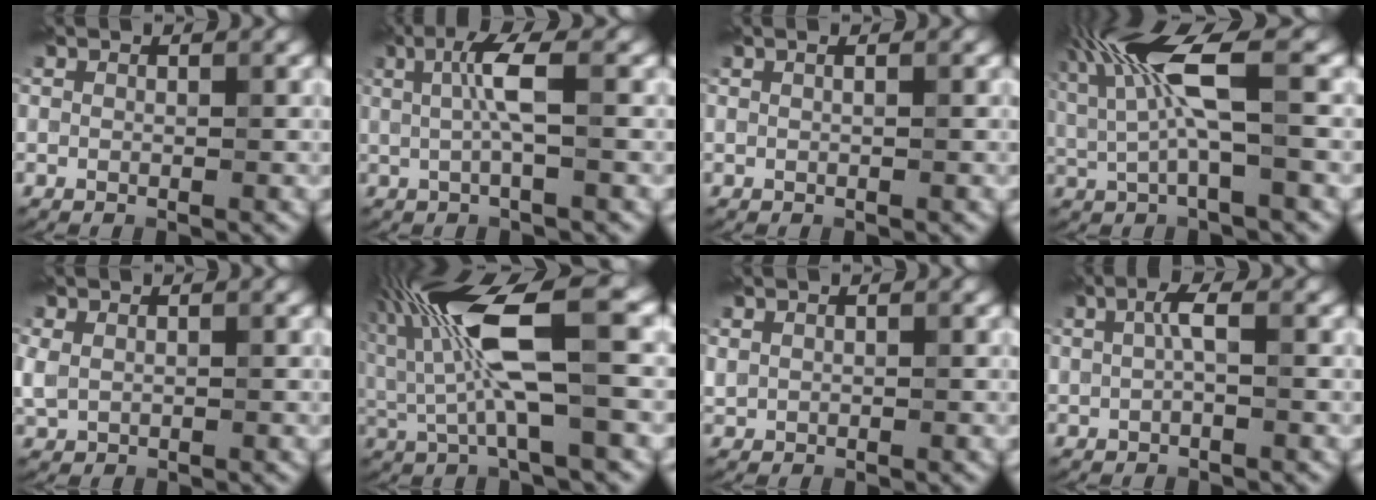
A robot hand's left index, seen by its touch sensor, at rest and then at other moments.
{"total": 3.4, "force": [0.4, 0.4, 3.4], "torque": [-0.068, 0.002, 0.004]}
{"total": 0.8, "force": [0.4, 0.3, 0.6], "torque": [-0.005, -0.002, 0.002]}
{"total": 8.0, "force": [2.3, 1.8, 7.4], "torque": [-0.157, 0.008, 0.043]}
{"total": 1.5, "force": [0.4, 1.1, 1.0], "torque": [-0.028, 0.000, 0.012]}
{"total": 11.3, "force": [1.5, 3.0, 10.8], "torque": [-0.208, 0.015, 0.021]}
{"total": 0.7, "force": [0.5, 0.4, 0.1], "torque": [-0.002, 0.001, 0.014]}
{"total": 1.7, "force": [0.2, 0.3, 1.7], "torque": [-0.036, 0.003, 0.003]}